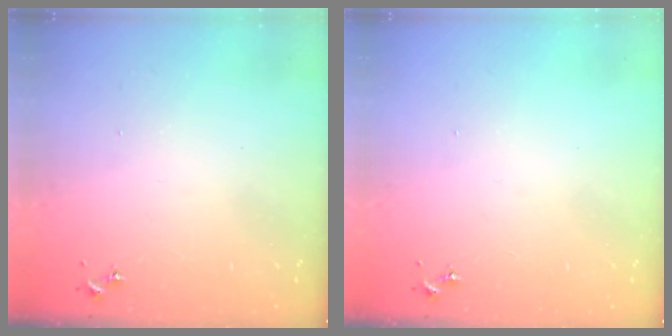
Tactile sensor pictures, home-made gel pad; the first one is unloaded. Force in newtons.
{"total": 0.0}